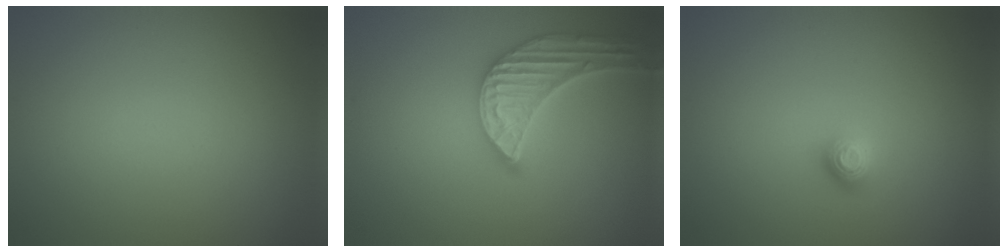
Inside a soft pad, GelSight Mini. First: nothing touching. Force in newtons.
{"total": 5.2, "press": 4.2, "slide": 3.0}
{"total": 1.1, "press": 1.1, "slide": 0.4}